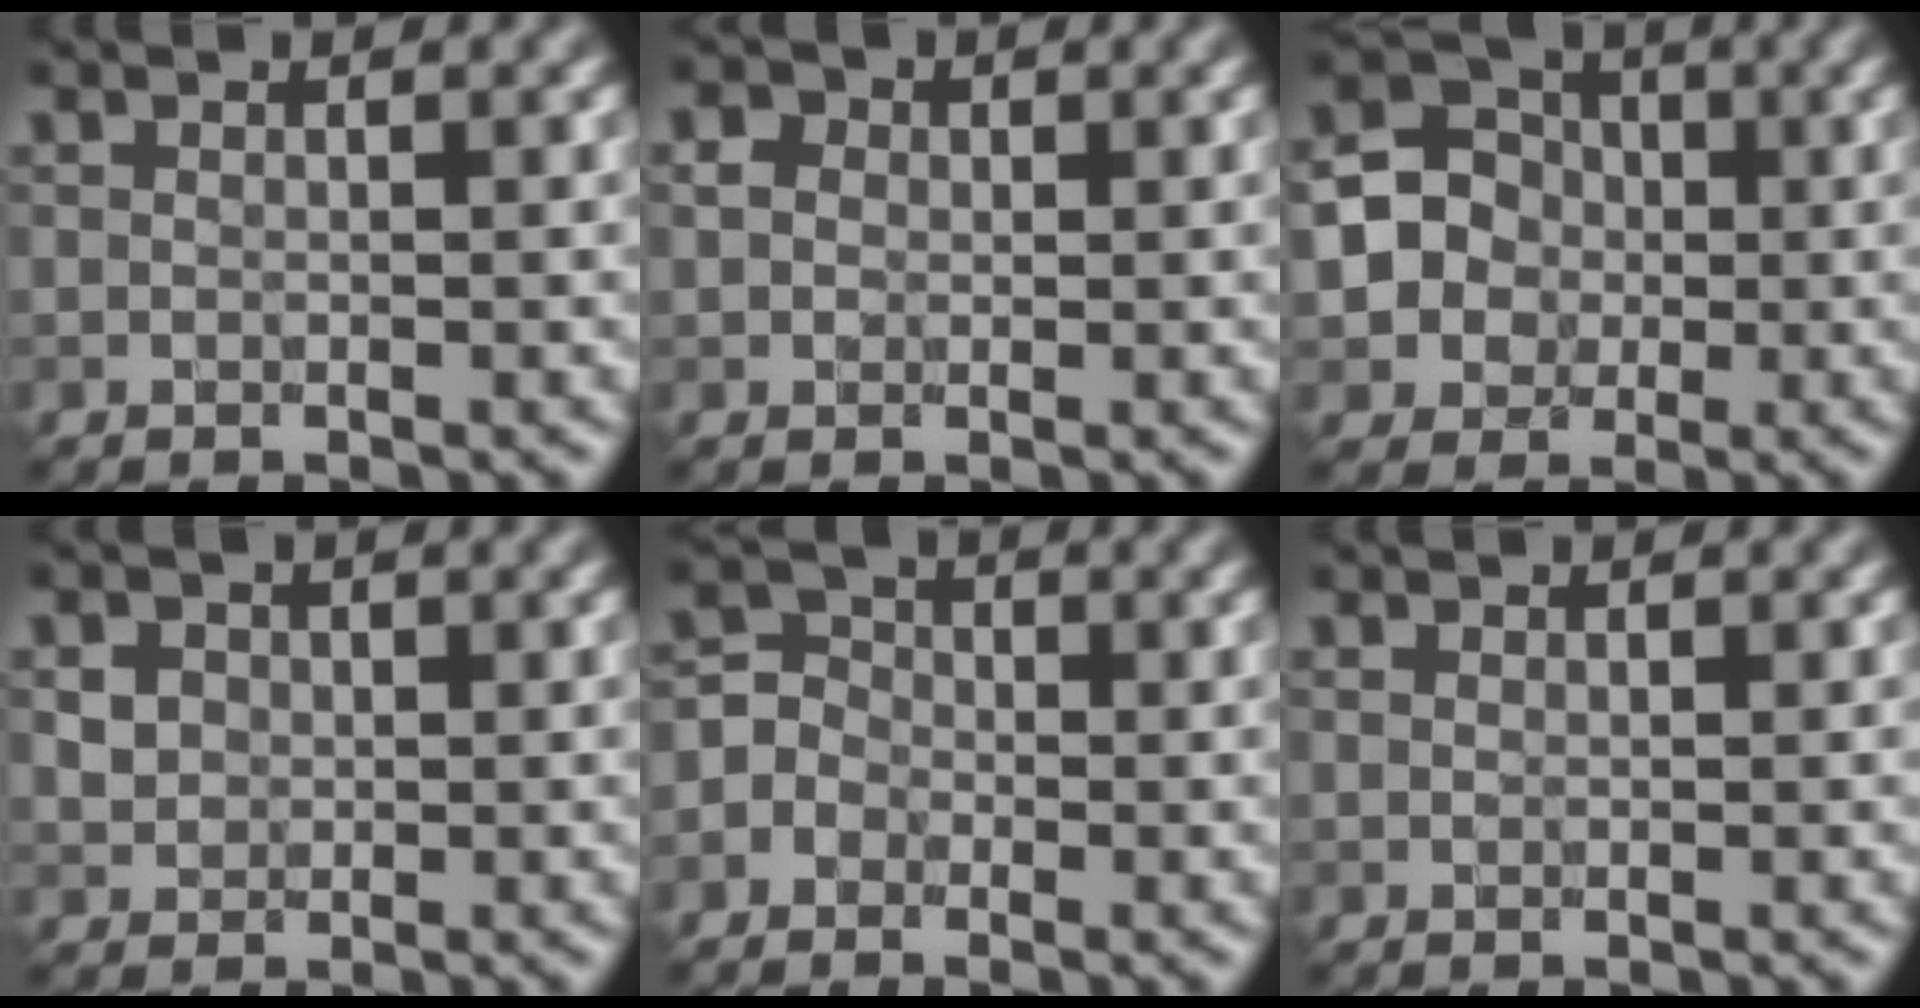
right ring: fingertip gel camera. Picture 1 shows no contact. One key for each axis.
{"total": 2.1, "fx": 0.8, "fy": 1.8, "fz": 0.9, "tx": -0.017, "ty": 0.009, "tz": -0.005}
{"total": 6.1, "fx": 0.0, "fy": 5.8, "fz": 1.9, "tx": -0.028, "ty": 0.026, "tz": -0.027}
{"total": 1.6, "fx": 0.3, "fy": 1.4, "fz": 0.5, "tx": -0.006, "ty": -0.001, "tz": 0.008}
{"total": 2.6, "fx": -1.2, "fy": 2.2, "fz": 0.6, "tx": 0.003, "ty": 0.016, "tz": -0.032}
{"total": 0.0}